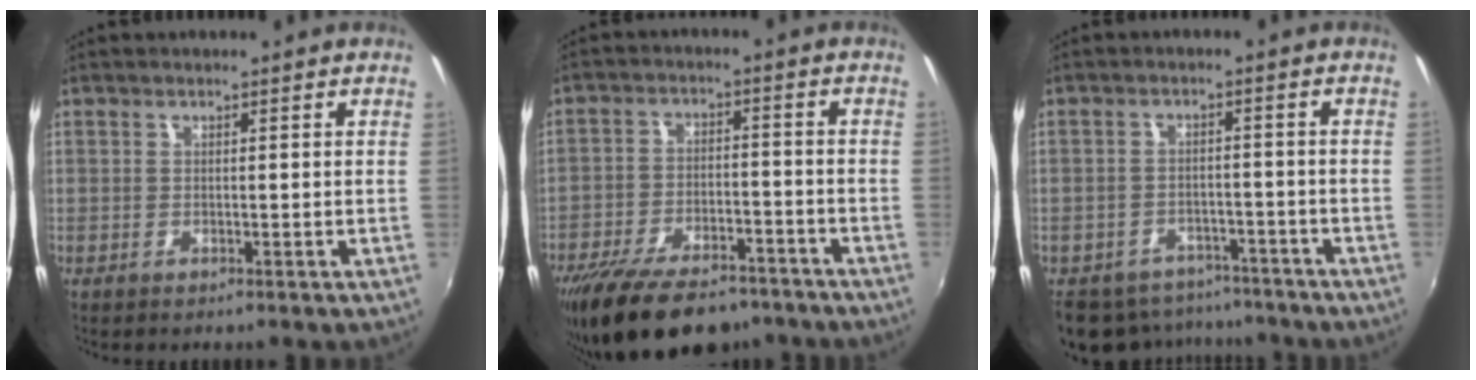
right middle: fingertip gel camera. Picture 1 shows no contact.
{"total": 18.1, "force": [-14.1, 7.2, 8.9], "torque": [-0.184, -0.022, -0.215]}
{"total": 13.6, "force": [-11.0, 6.9, 3.9], "torque": [-0.102, 0.008, -0.148]}